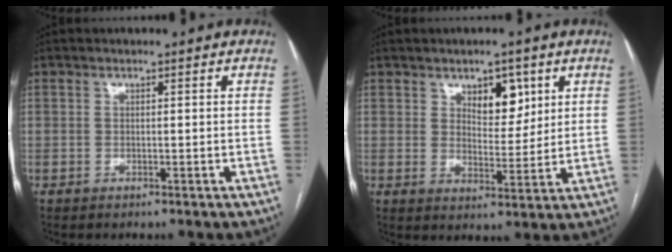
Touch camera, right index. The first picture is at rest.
{"total": 6.1, "force": [3.1, 3.2, 4.2], "torque": [-0.059, 0.000, 0.052]}